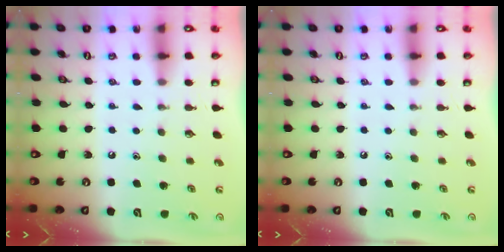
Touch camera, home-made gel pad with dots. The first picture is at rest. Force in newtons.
{"total": 0.0}